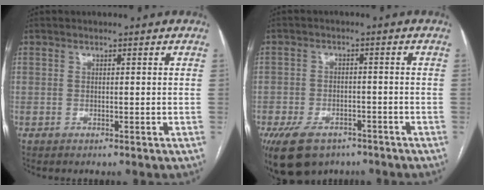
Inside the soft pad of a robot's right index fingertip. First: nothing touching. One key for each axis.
{"total": 9.8, "fx": -6.3, "fy": 6.2, "fz": 4.4, "tx": -0.094, "ty": 0.003, "tz": -0.092}